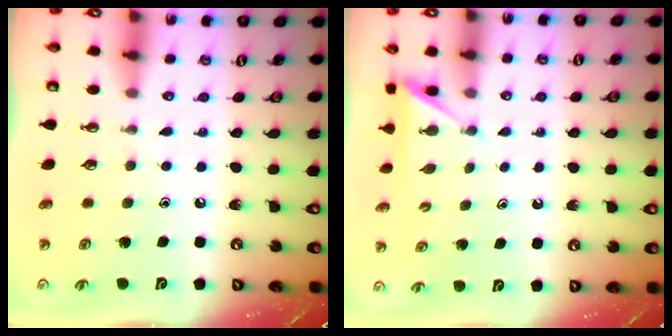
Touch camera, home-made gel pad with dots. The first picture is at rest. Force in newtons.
{"total": 2.4, "press": 2.4, "slide": 0.4}